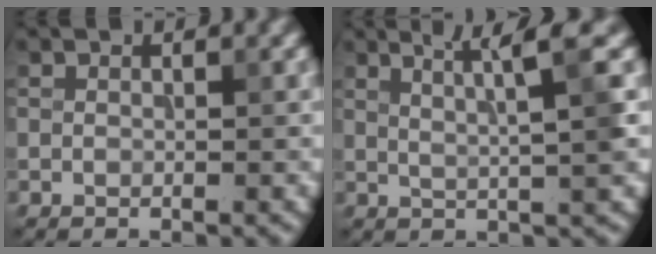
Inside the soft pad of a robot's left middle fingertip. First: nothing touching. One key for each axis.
{"total": 4.6, "fx": 2.1, "fy": 0.5, "fz": 4.1, "tx": -0.060, "ty": 0.009, "tz": 0.036}